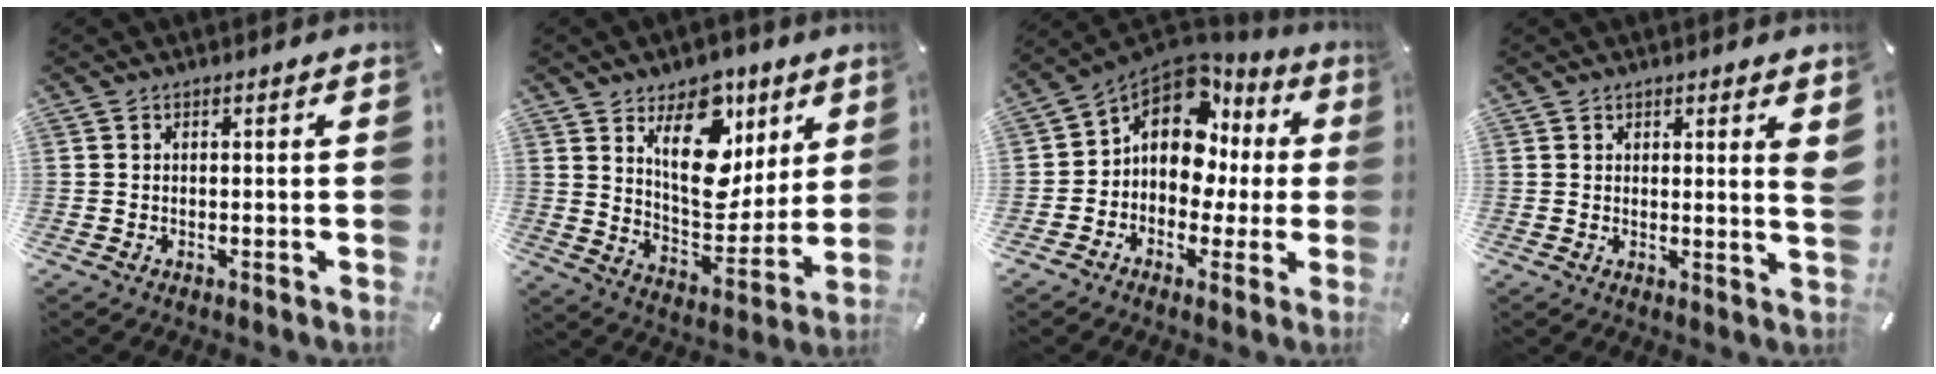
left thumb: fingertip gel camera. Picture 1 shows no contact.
{"total": 18.8, "force": [8.7, 12.0, 11.6], "torque": [-0.154, -0.049, 0.156]}
{"total": 12.8, "force": [3.9, 9.2, 8.0], "torque": [-0.154, -0.030, 0.068]}
{"total": 2.6, "force": [1.8, 0.1, 1.9], "torque": [-0.025, -0.012, 0.029]}